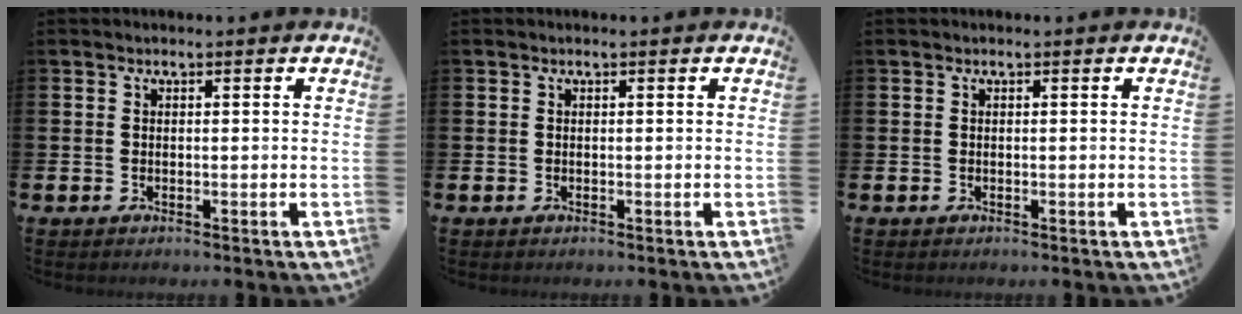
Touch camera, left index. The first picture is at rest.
{"total": 0.0}
{"total": 0.0}